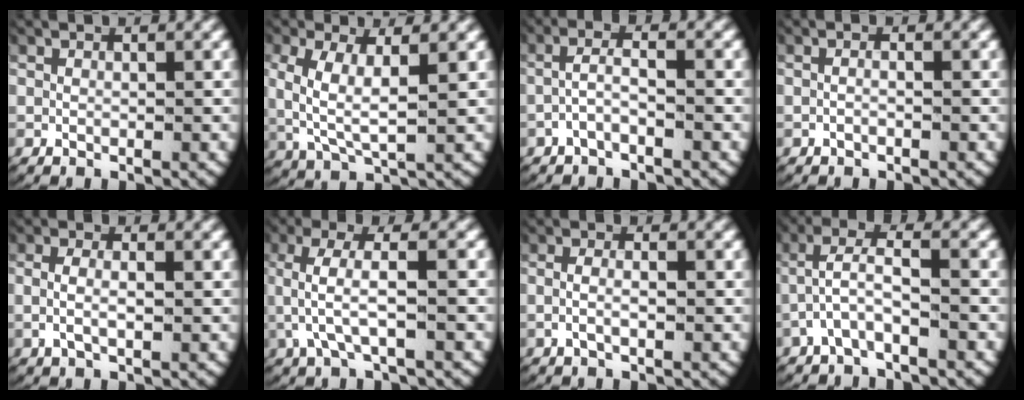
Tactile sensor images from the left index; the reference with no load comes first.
{"total": 4.8, "force": [0.7, 2.5, 4.1], "torque": [-0.096, -0.015, 0.024]}
{"total": 2.2, "force": [-0.9, 0.7, 1.9], "torque": [-0.043, -0.001, -0.018]}
{"total": 0.8, "force": [-0.4, -0.1, 0.7], "torque": [-0.017, 0.002, -0.008]}
{"total": 2.6, "force": [-0.2, 1.1, 2.3], "torque": [-0.057, -0.009, 0.001]}
{"total": 5.0, "force": [0.6, 2.1, 4.4], "torque": [-0.106, 0.000, 0.012]}
{"total": 2.0, "force": [-0.6, 0.7, 1.7], "torque": [-0.046, -0.007, -0.007]}
{"total": 3.4, "force": [0.1, 1.5, 3.0], "torque": [-0.067, 0.000, 0.002]}